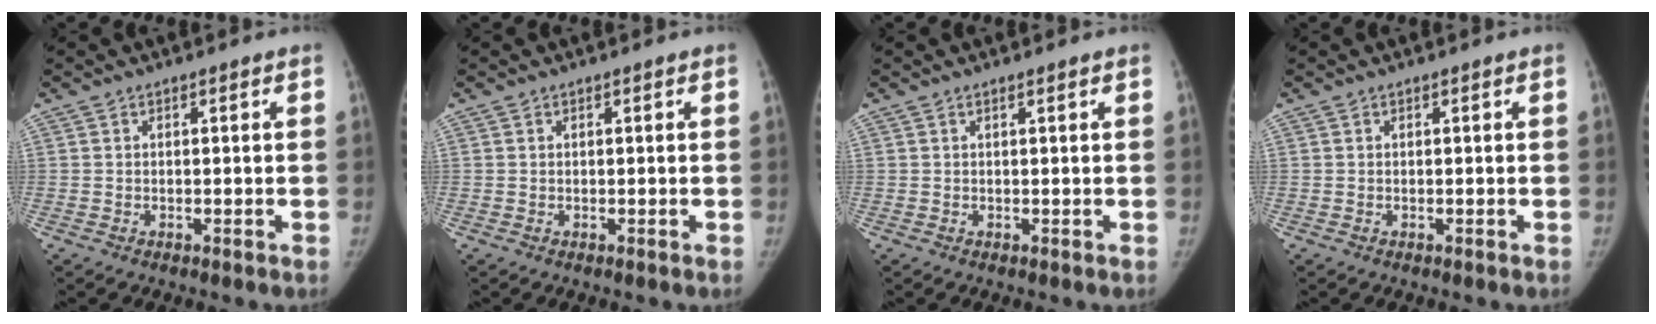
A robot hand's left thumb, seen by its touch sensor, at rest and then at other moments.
{"total": 0.0}
{"total": 0.5, "force": [0.4, -0.1, 0.3], "torque": [-0.008, -0.003, 0.013]}
{"total": 0.0}